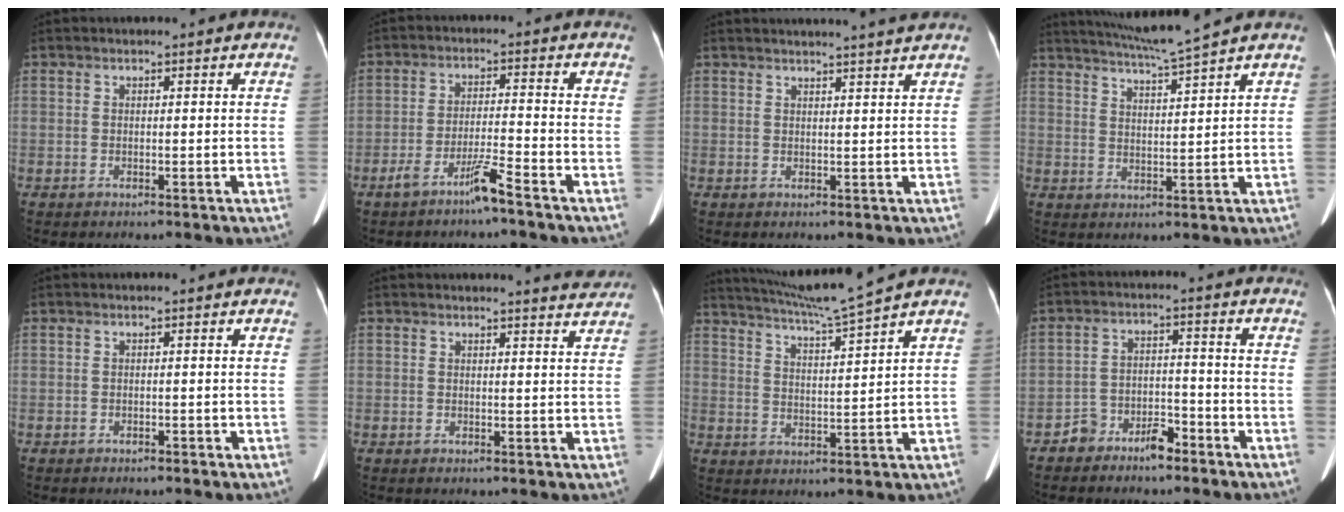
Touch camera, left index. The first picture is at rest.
{"total": 4.9, "force": [-3.6, -0.6, 3.2], "torque": [-0.067, -0.007, -0.072]}
{"total": 6.2, "force": [5.7, -1.2, 2.2], "torque": [-0.026, 0.006, 0.060]}
{"total": 7.2, "force": [6.3, -2.2, 2.6], "torque": [-0.051, -0.008, 0.110]}
{"total": 0.5, "force": [-0.4, 0.2, 0.2], "torque": [-0.008, -0.001, -0.007]}
{"total": 3.1, "force": [3.1, -0.2, 0.3], "torque": [-0.008, -0.015, 0.023]}
{"total": 9.0, "force": [7.9, -2.7, 3.2], "torque": [-0.067, -0.018, 0.141]}
{"total": 4.6, "force": [-3.7, 2.2, 1.6], "torque": [-0.026, 0.015, -0.062]}